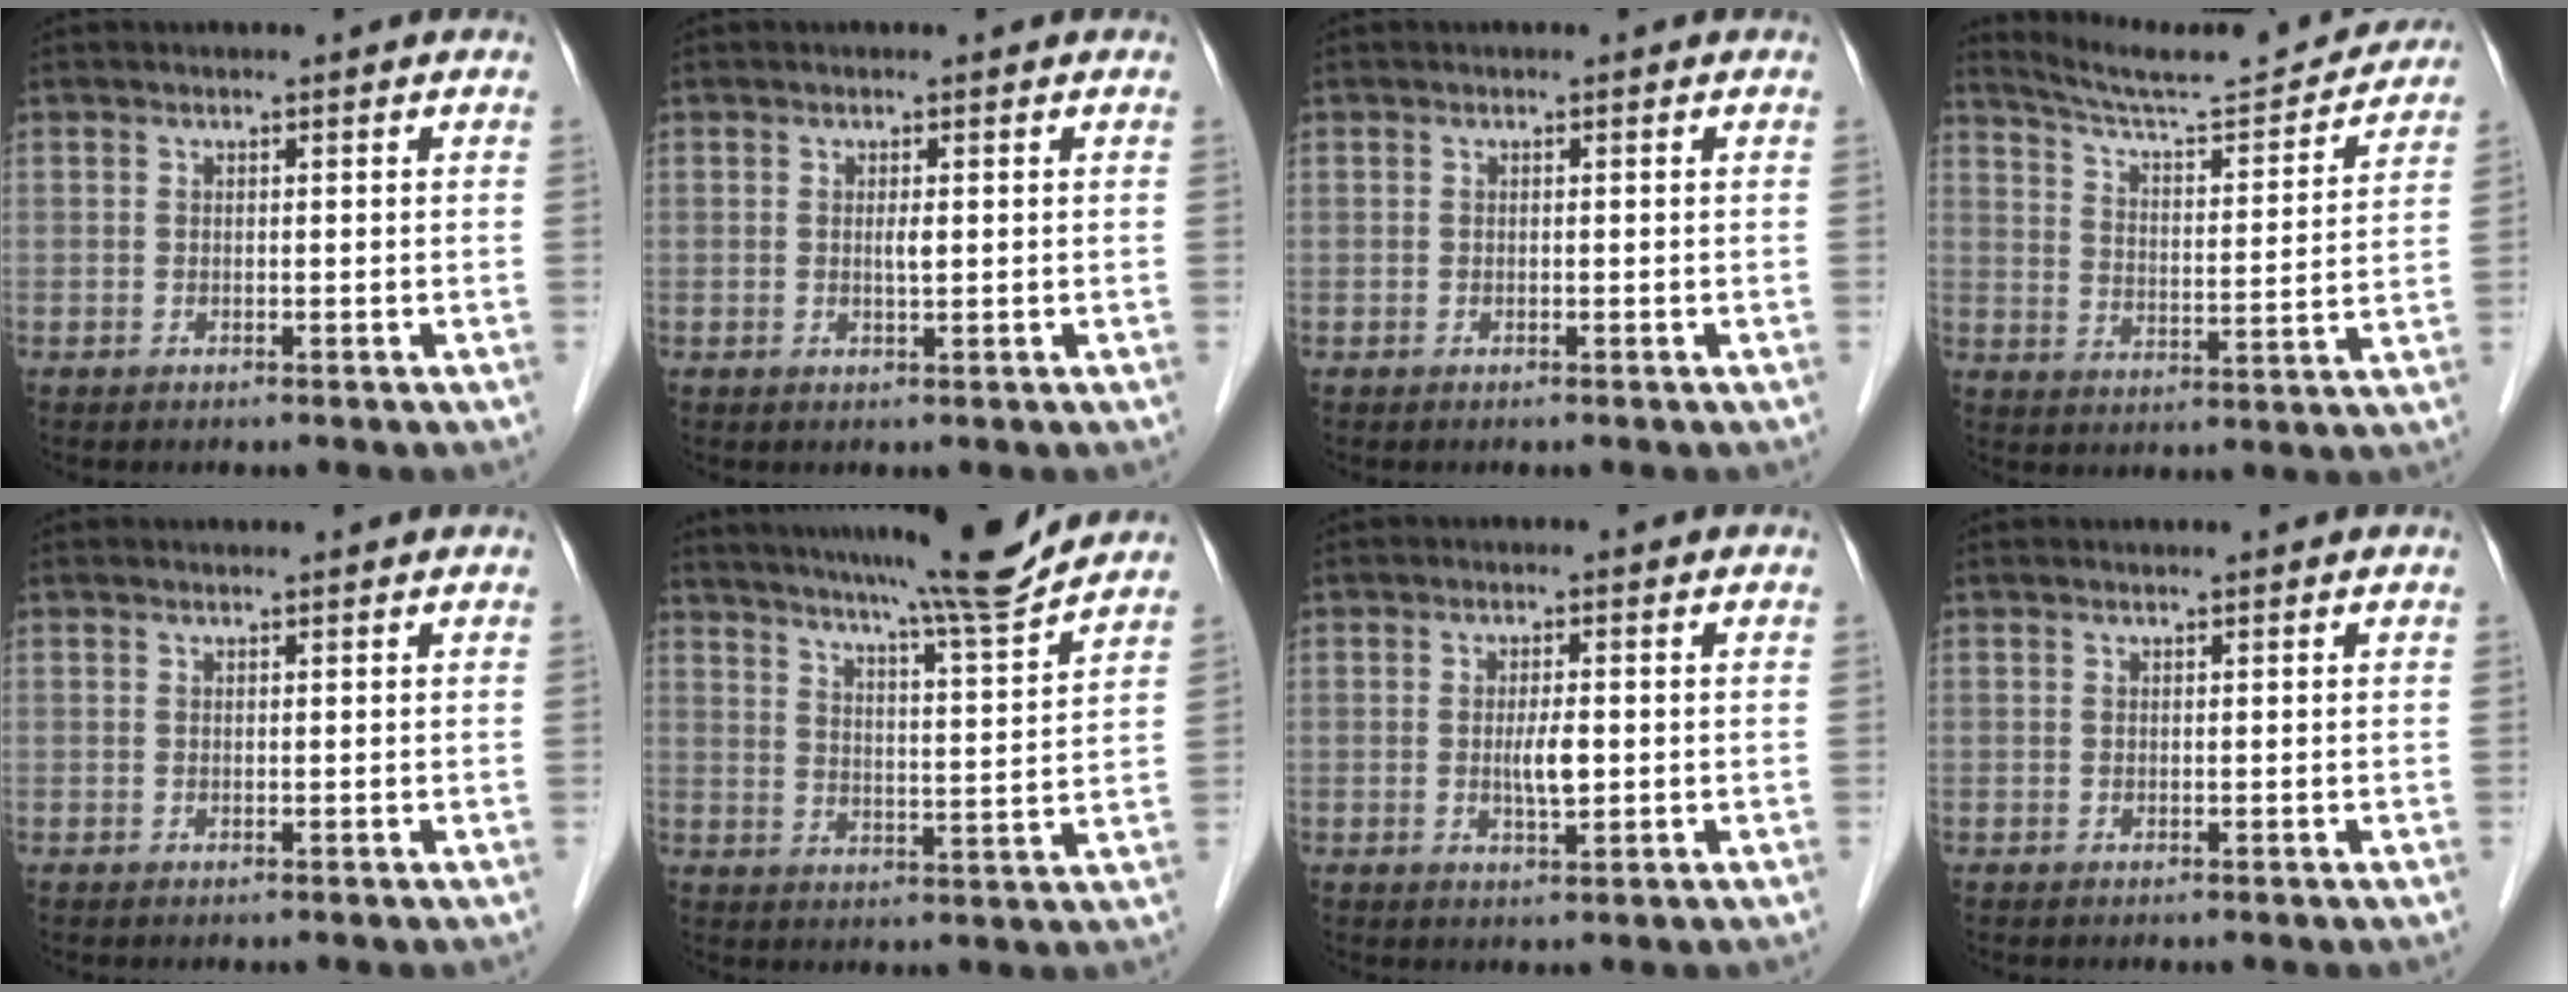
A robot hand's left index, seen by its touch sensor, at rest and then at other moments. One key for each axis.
{"total": 1.1, "fx": 0.3, "fy": 0.1, "fz": 1.0, "tx": -0.023, "ty": -0.001, "tz": 0.004}
{"total": 0.0}
{"total": 17.0, "fx": 16.3, "fy": 0.8, "fz": 4.8, "tx": -0.083, "ty": -0.023, "tz": 0.230}
{"total": 1.4, "fx": 1.4, "fy": -0.2, "fz": 0.2, "tx": -0.007, "ty": 0.007, "tz": 0.021}
{"total": 15.4, "fx": 14.0, "fy": -1.3, "fz": 6.3, "tx": -0.107, "ty": -0.029, "tz": 0.196}
{"total": 3.0, "fx": -0.1, "fy": 0.6, "fz": 2.9, "tx": -0.055, "ty": -0.003, "tz": 0.000}
{"total": 0.9, "fx": 0.9, "fy": -0.1, "fz": 0.2, "tx": -0.006, "ty": 0.008, "tz": 0.016}